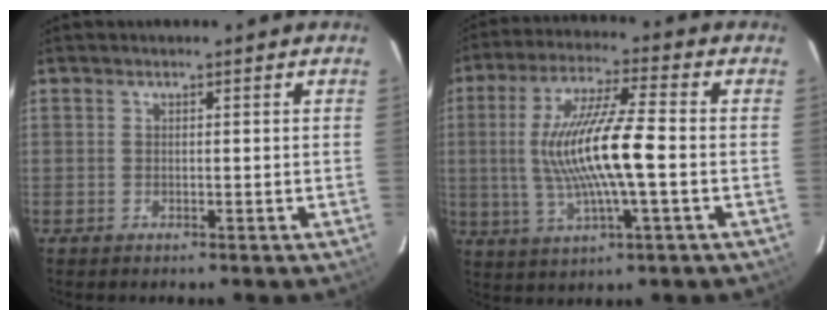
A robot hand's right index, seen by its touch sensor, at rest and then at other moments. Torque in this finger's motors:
{"motor_torque": [1.48, -0.66, 1.05, 0.21]}